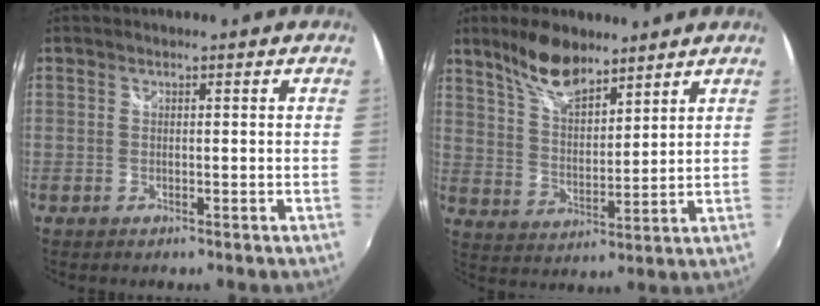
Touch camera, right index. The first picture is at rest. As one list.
[{"total": 10.2, "force": [7.8, 3.7, 5.4], "torque": [-0.100, 0.007, 0.148]}]